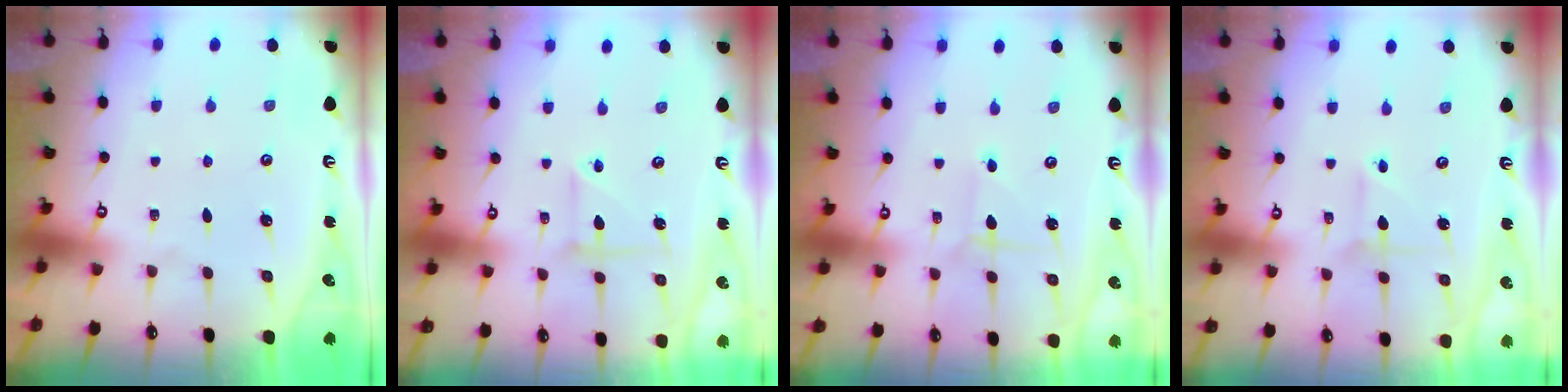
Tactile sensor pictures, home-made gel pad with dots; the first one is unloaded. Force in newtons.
{"total": 4.2, "press": 4.2, "slide": 0.4}
{"total": 2.2, "press": 2.2, "slide": 0.2}
{"total": 2.7, "press": 2.7, "slide": 0.2}